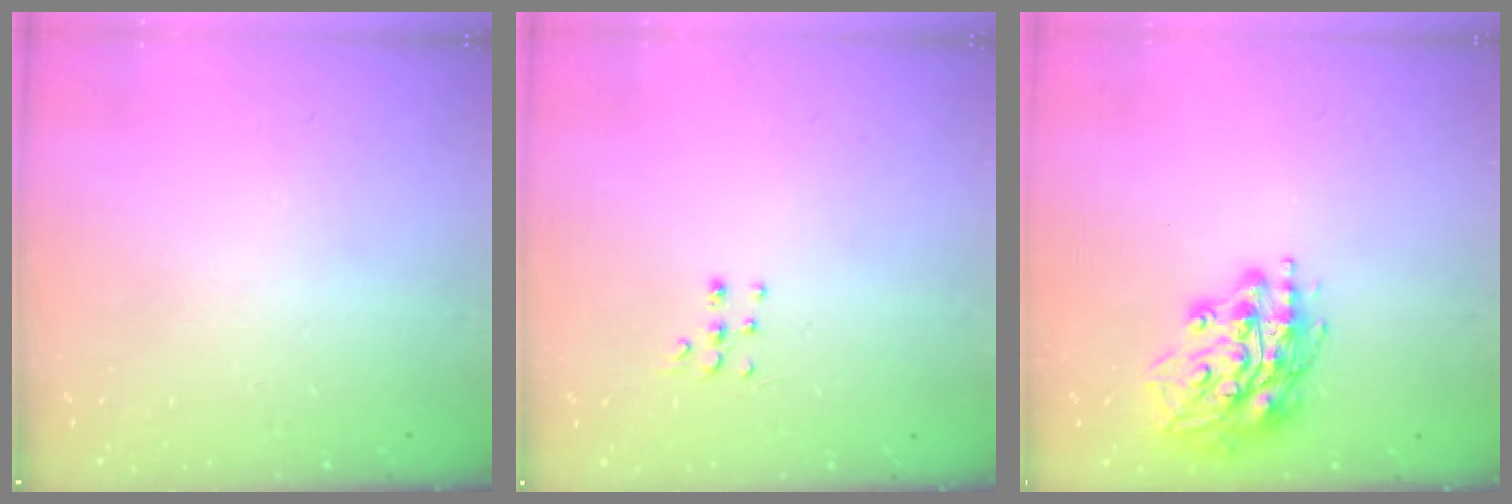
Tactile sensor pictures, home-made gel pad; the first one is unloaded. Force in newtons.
{"total": 5.9, "press": 5.8, "slide": 0.7}
{"total": 16.0, "press": 16.0, "slide": 1.4}